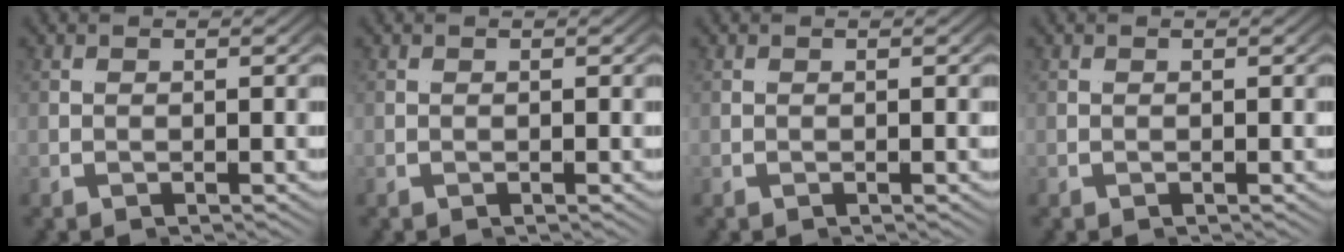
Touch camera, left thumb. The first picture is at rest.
{"total": 0.0}
{"total": 0.0}
{"total": 0.0}